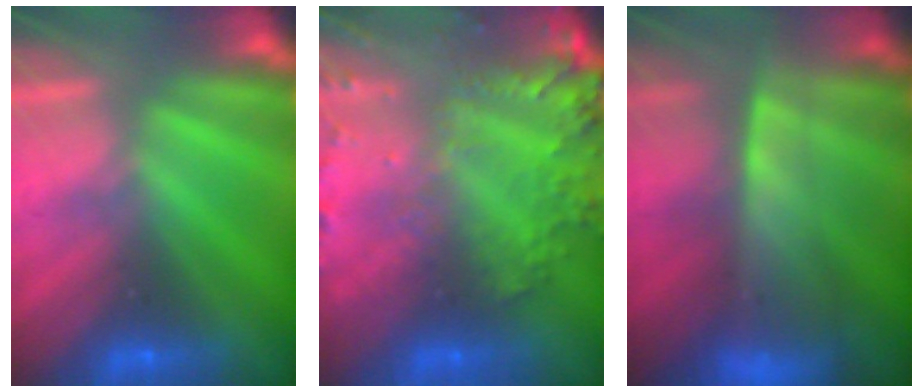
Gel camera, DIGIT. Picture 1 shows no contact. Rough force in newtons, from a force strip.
{"total": 8.6}
{"total": 9.6}